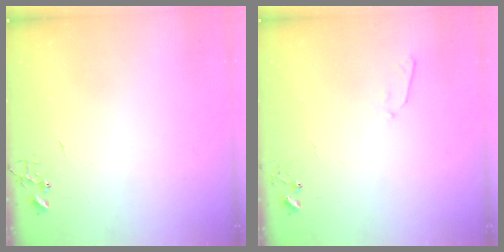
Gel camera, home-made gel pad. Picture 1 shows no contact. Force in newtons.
{"total": 3.8, "press": 3.8, "slide": 0.5}